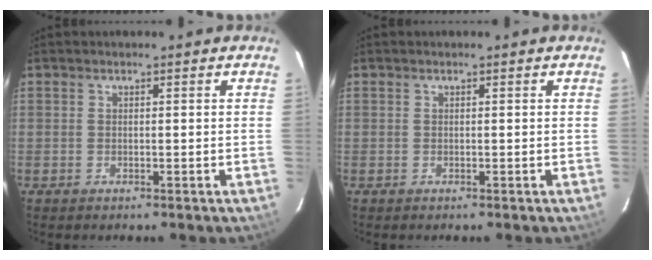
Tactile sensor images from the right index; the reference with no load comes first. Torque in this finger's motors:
{"motor_torque": [0.00, 0.00, 0.00, 0.00]}